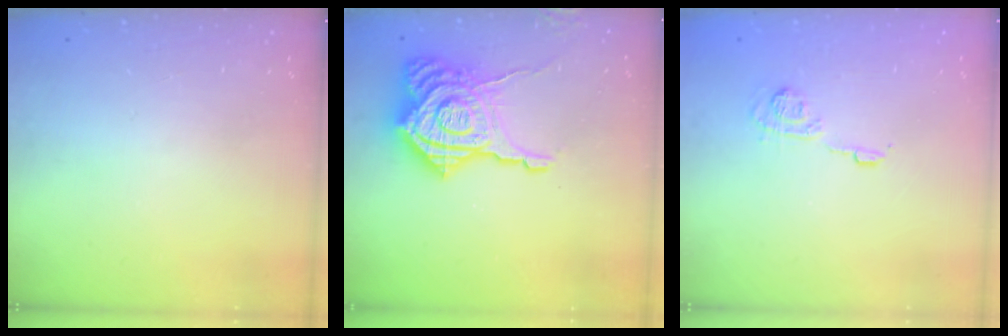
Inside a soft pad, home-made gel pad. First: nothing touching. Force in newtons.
{"total": 20.6, "press": 20.5, "slide": 1.6}
{"total": 7.8, "press": 7.8, "slide": 0.6}